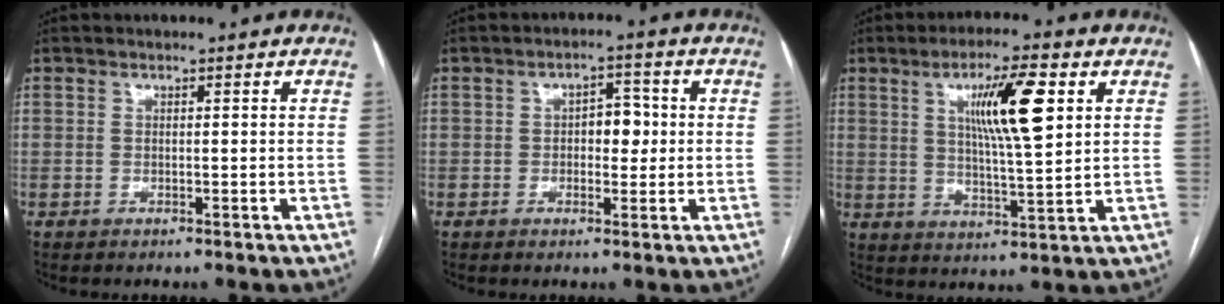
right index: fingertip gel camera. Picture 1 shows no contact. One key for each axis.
{"total": 4.2, "fx": 0.1, "fy": 2.4, "fz": 3.5, "tx": -0.048, "ty": 0.012, "tz": 0.003}
{"total": 10.9, "fx": 3.8, "fy": 1.1, "fz": 10.2, "tx": -0.174, "ty": 0.004, "tz": 0.064}